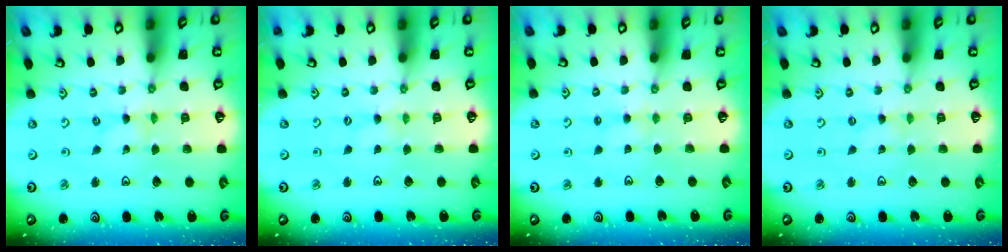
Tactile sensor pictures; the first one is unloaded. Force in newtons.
{"total": 0.0}
{"total": 2.8, "press": 2.8, "slide": 0.3}
{"total": 0.0}